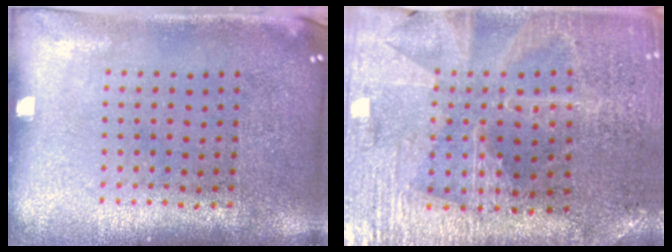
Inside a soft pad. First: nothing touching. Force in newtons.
{"total": 2.0, "press": 2.0, "slide": 0.3}